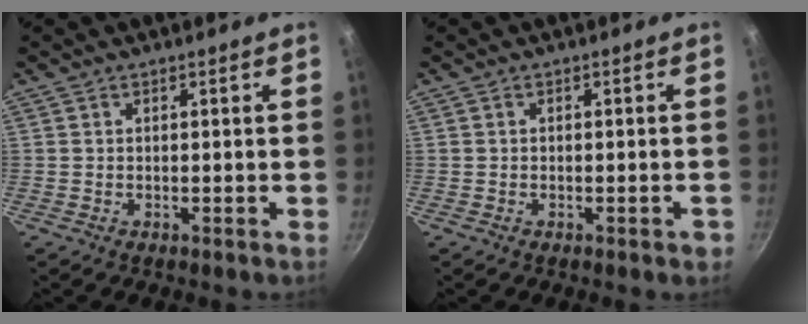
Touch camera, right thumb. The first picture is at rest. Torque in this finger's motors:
{"motor_torque": [-0.23, -0.01, 0.12, 0.06, -0.03]}